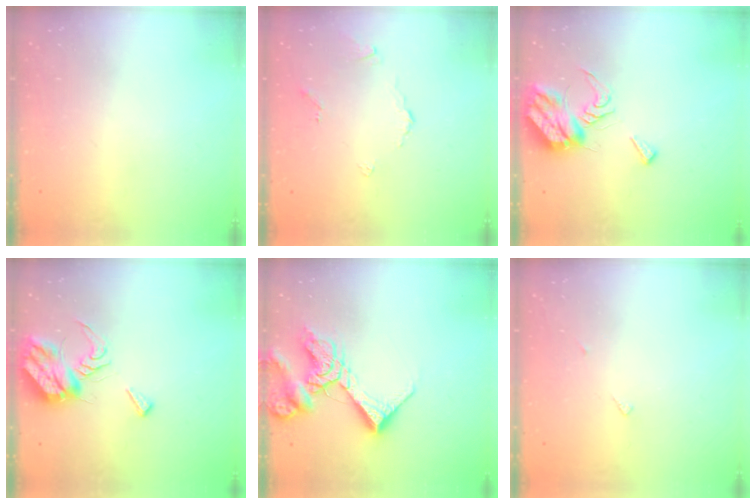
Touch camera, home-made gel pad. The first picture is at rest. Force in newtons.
{"total": 2.6, "press": 2.6, "slide": 0.6}
{"total": 9.1, "press": 9.1, "slide": 0.6}
{"total": 9.1, "press": 9.1, "slide": 0.6}
{"total": 13.8, "press": 13.7, "slide": 1.7}
{"total": 3.7, "press": 3.7, "slide": 0.3}